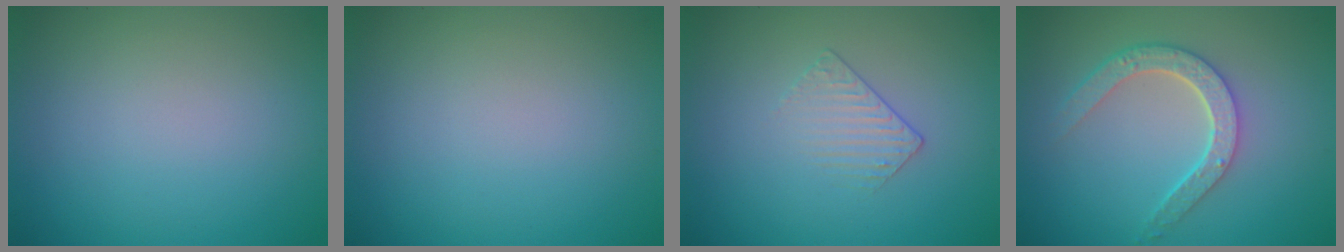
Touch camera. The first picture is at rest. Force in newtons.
{"total": 0.0}
{"total": 1.3, "press": 0.6, "slide": 1.1}
{"total": 4.1, "press": 3.3, "slide": 2.4}